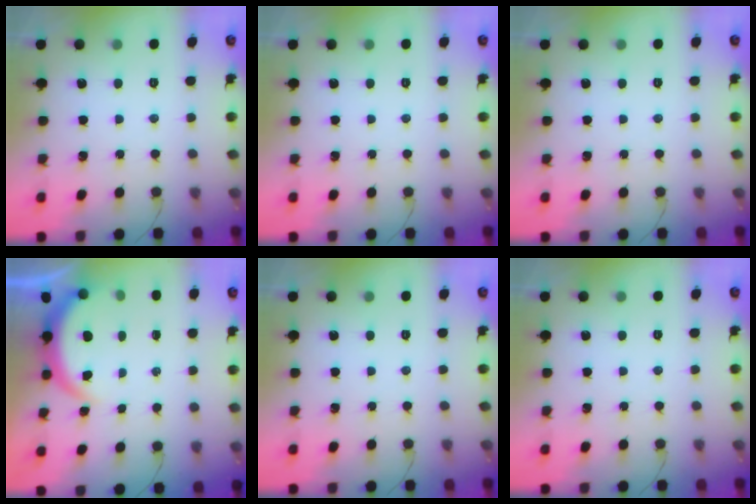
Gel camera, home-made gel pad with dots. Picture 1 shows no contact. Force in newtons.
{"total": 0.0}
{"total": 0.0}
{"total": 3.9, "press": 3.9, "slide": 0.3}
{"total": 0.0}
{"total": 0.0}